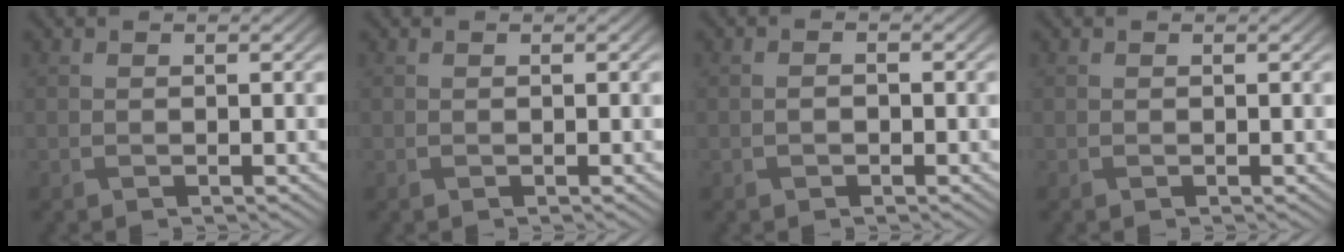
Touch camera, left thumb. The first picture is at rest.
{"total": 0.0}
{"total": 1.0, "force": [-0.3, 0.6, 0.7], "torque": [-0.015, 0.001, -0.004]}
{"total": 0.0}